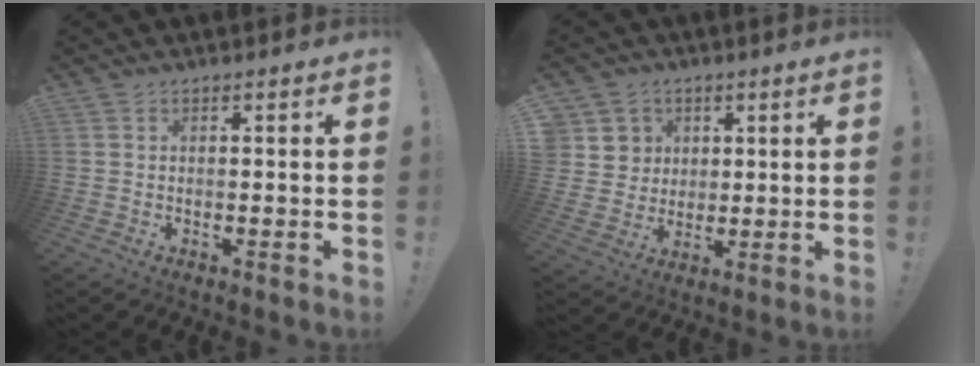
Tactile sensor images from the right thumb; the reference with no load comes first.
{"total": 8.2, "force": [3.1, 7.6, 1.1], "torque": [-0.015, -0.019, 0.066]}